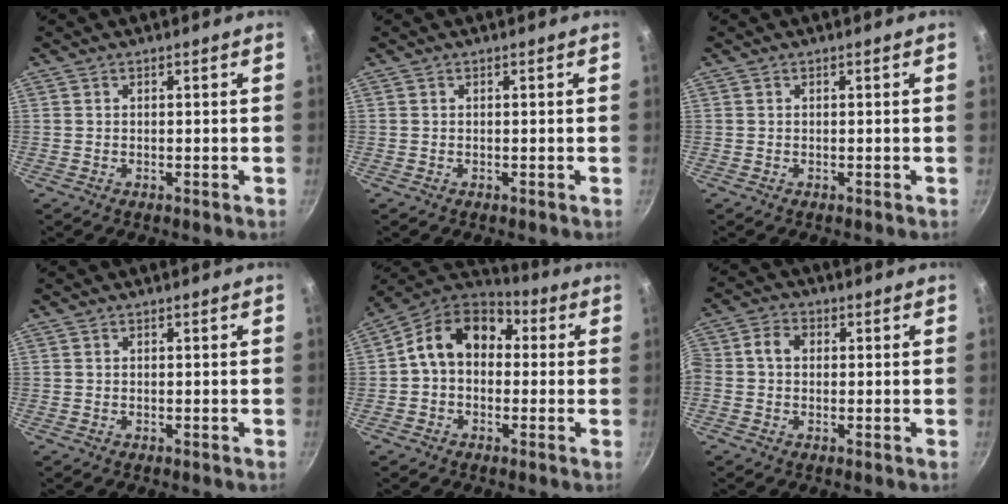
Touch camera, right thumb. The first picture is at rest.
{"total": 0.0}
{"total": 0.0}
{"total": 0.0}
{"total": 13.2, "force": [1.4, 9.9, 8.6], "torque": [-0.113, 0.038, 0.000]}
{"total": 4.7, "force": [0.1, 3.7, 2.8], "torque": [-0.052, 0.018, -0.017]}